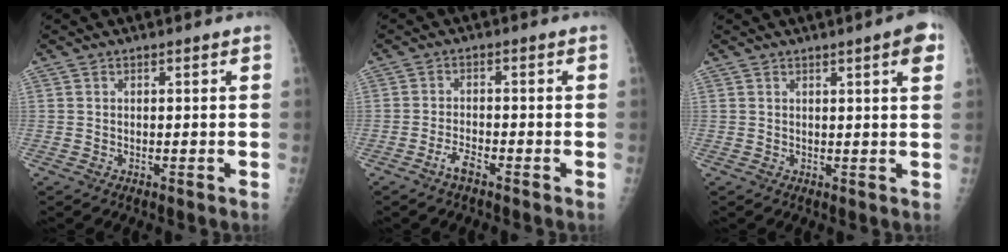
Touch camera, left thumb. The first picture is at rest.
{"total": 2.8, "force": [-2.1, 0.8, 1.7], "torque": [-0.039, 0.012, -0.040]}
{"total": 4.2, "force": [2.0, 0.3, 3.7], "torque": [-0.044, -0.005, 0.024]}